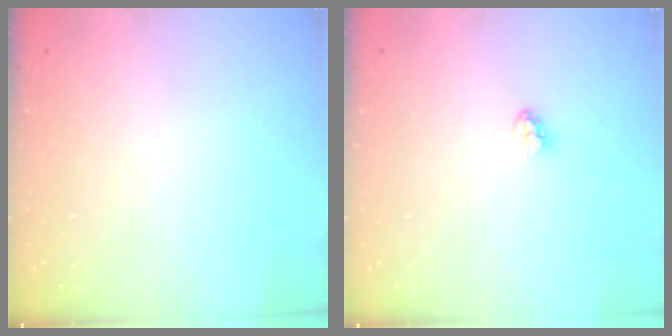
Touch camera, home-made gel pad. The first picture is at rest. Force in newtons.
{"total": 3.1, "press": 3.1, "slide": 0.2}